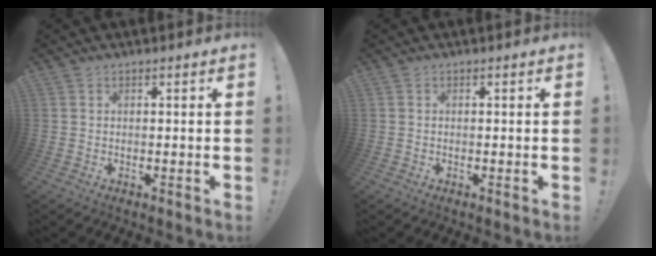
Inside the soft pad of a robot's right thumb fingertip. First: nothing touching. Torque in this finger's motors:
{"motor_torque": [-0.13, -0.09, -0.17, 0.06, 0.03]}